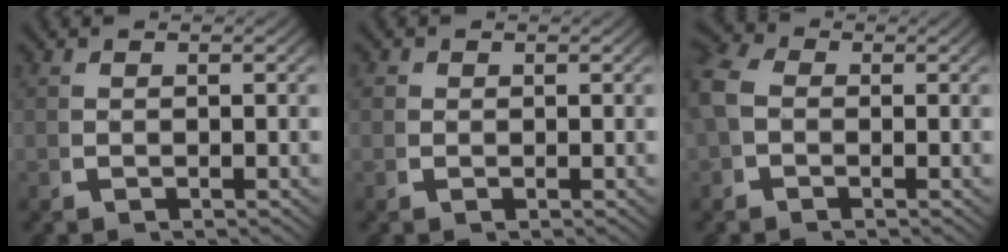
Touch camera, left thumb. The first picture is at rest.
{"total": 1.1, "force": [0.3, 1.0, 0.2], "torque": [-0.010, -0.008, 0.006]}
{"total": 3.7, "force": [0.3, 3.1, 2.0], "torque": [-0.048, 0.000, -0.002]}